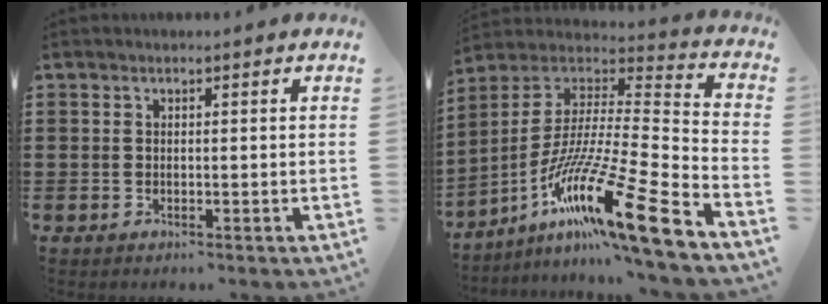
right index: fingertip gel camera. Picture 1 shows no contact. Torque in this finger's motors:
{"motor_torque": [-0.21, 0.23, 0.55, 0.21]}